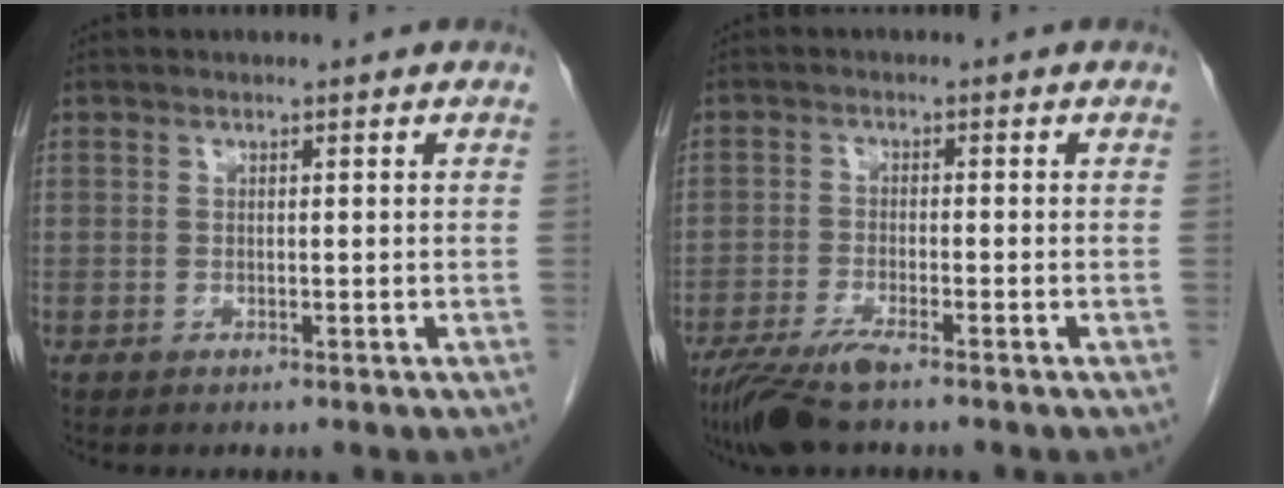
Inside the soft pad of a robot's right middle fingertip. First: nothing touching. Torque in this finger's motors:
{"motor_torque": [0.47, -0.26, 0.07, 0.06]}